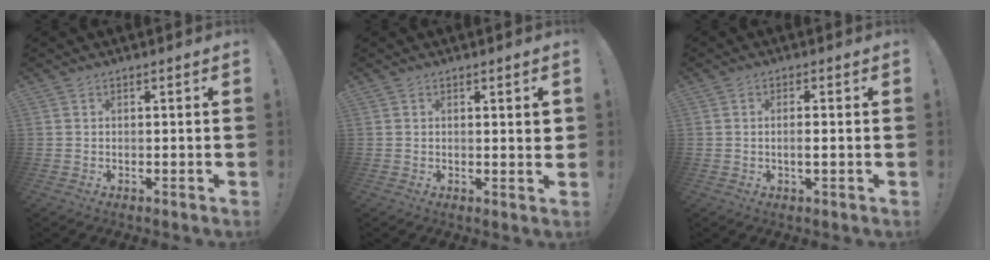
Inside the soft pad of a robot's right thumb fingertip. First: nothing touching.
{"total": 1.9, "force": [1.1, 0.4, 1.5], "torque": [-0.015, -0.005, 0.015]}
{"total": 2.6, "force": [-0.4, 0.4, 2.5], "torque": [-0.041, 0.000, -0.008]}